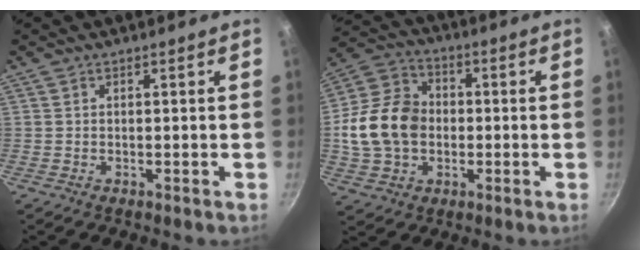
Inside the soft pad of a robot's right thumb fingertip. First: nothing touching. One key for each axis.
{"total": 15.5, "fx": -0.8, "fy": 12.0, "fz": 9.8, "tx": -0.164, "ty": 0.025, "tz": -0.024}